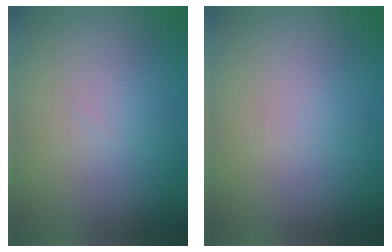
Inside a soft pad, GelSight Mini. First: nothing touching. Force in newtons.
{"total": 0.0}